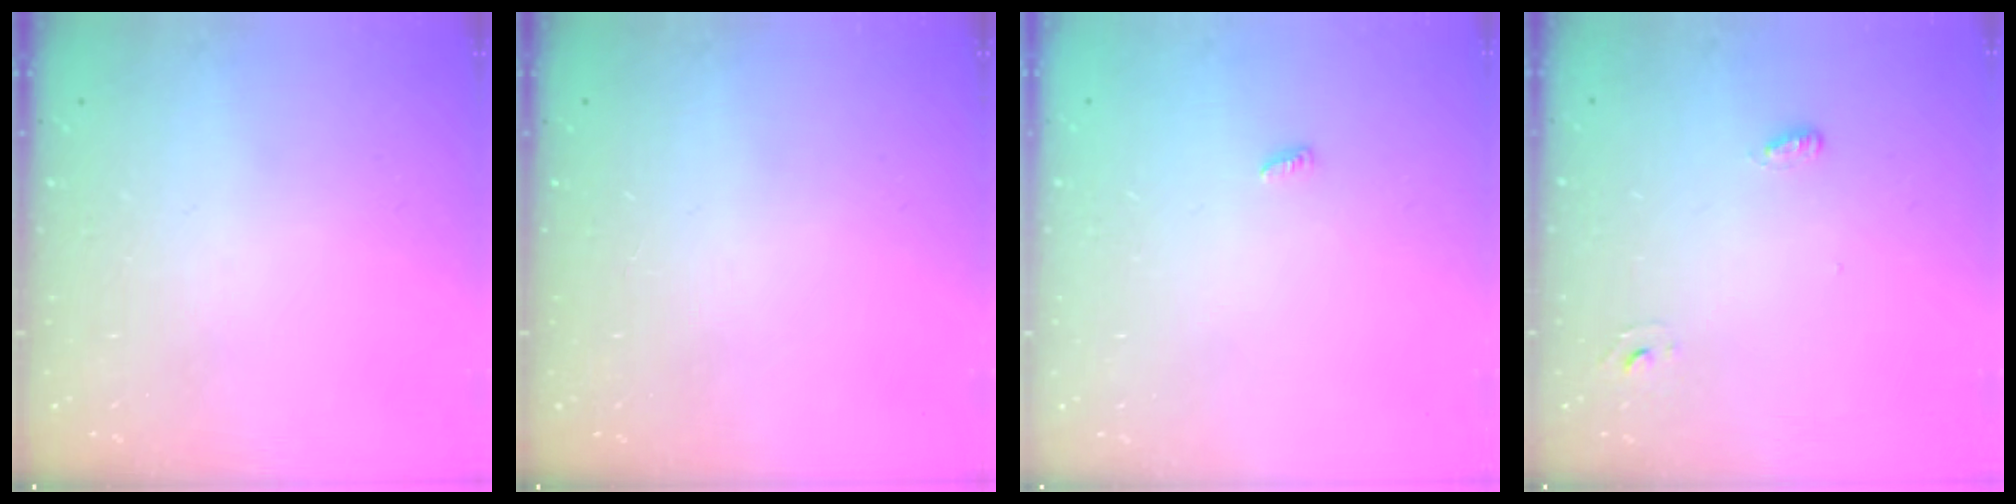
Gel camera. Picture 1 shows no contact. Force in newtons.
{"total": 0.0}
{"total": 2.4, "press": 2.4, "slide": 0.2}
{"total": 2.6, "press": 2.5, "slide": 0.6}